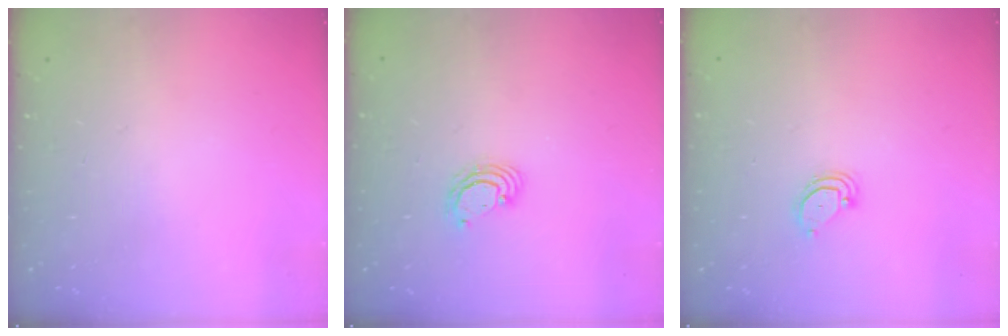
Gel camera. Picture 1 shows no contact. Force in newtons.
{"total": 3.8, "press": 3.8, "slide": 0.2}
{"total": 3.6, "press": 3.5, "slide": 0.3}